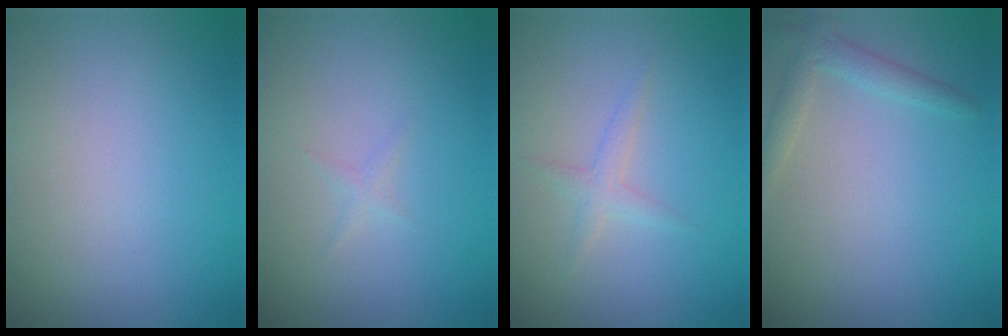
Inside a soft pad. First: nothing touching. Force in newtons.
{"total": 0.6, "press": 0.6, "slide": 0.0}
{"total": 1.3, "press": 1.3, "slide": 0.1}
{"total": 2.0, "press": 2.0, "slide": 0.1}